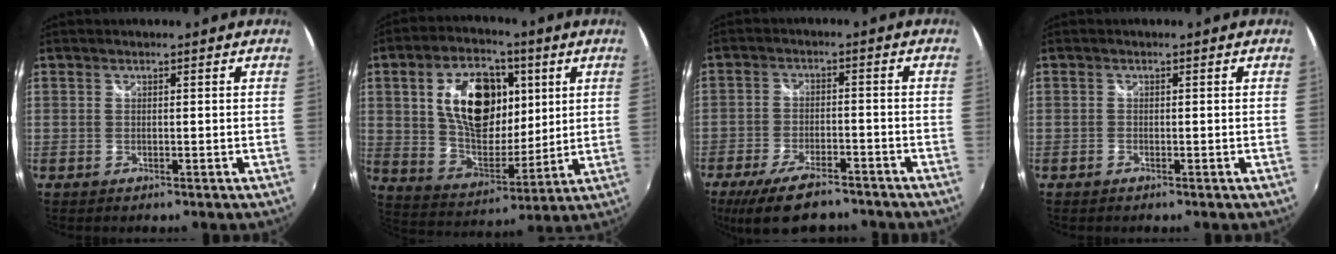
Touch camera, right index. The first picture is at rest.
{"total": 18.2, "force": [5.2, 10.6, 13.8], "torque": [-0.249, 0.007, 0.100]}
{"total": 12.3, "force": [-9.3, 4.5, 6.6], "torque": [-0.150, -0.022, -0.152]}
{"total": 0.6, "force": [-0.5, 0.3, 0.2], "torque": [-0.004, -0.001, -0.011]}